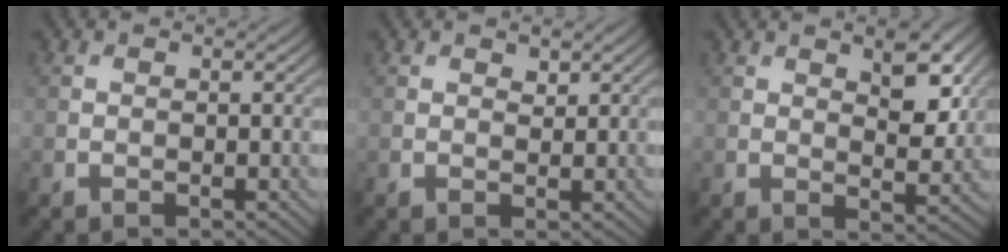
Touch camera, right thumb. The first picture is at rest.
{"total": 1.0, "force": [0.7, 0.5, 0.5], "torque": [-0.008, -0.002, 0.013]}
{"total": 5.0, "force": [2.4, 2.0, 3.9], "torque": [-0.065, -0.007, 0.038]}